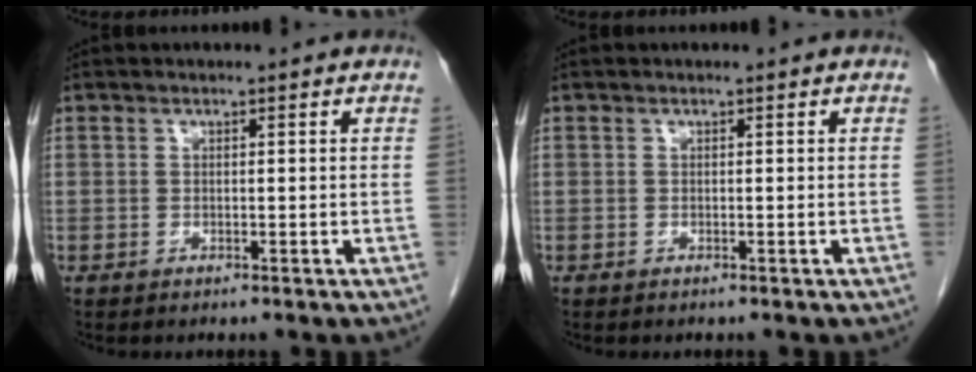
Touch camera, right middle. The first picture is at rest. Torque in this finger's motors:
{"motor_torque": [-0.14, -0.30, -0.06, -0.01]}